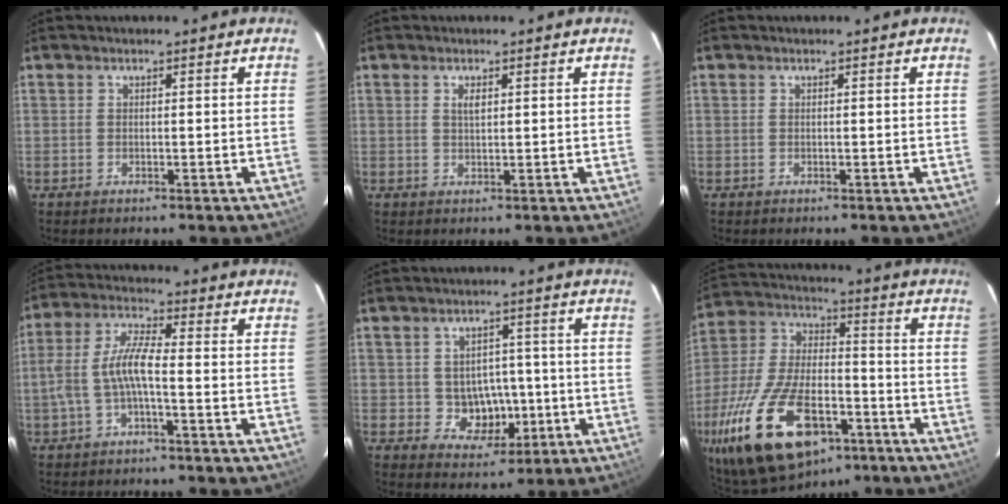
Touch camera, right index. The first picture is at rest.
{"total": 1.5, "force": [0.6, 0.7, 1.2], "torque": [-0.022, 0.002, 0.010]}
{"total": 0.0}
{"total": 7.1, "force": [-2.1, 1.5, 6.6], "torque": [-0.147, 0.011, -0.037]}
{"total": 6.8, "force": [-1.2, 6.1, 2.6], "torque": [-0.056, 0.013, 0.000]}
{"total": 23.8, "force": [-13.3, 11.2, 16.2], "torque": [-0.337, -0.020, -0.225]}